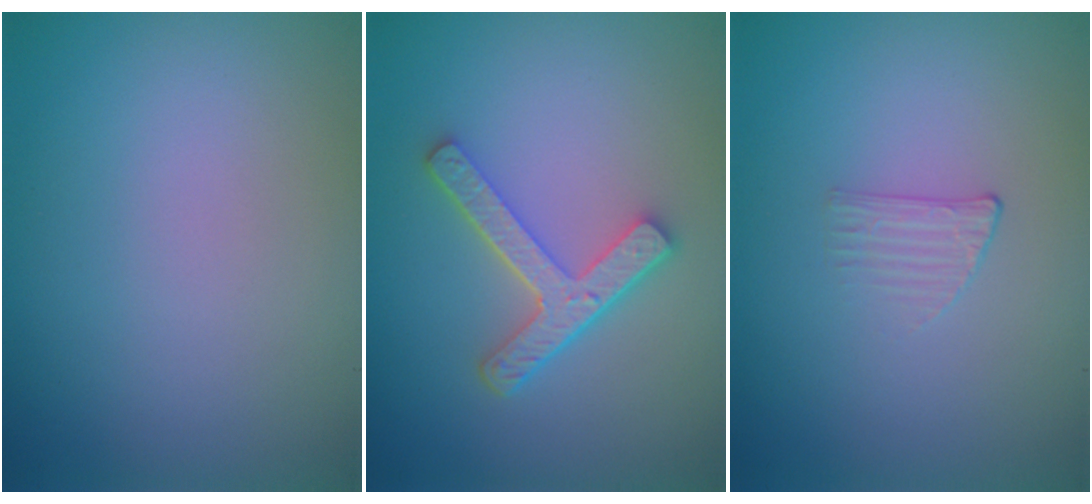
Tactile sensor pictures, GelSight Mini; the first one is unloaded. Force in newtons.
{"total": 4.2, "press": 3.1, "slide": 2.8}
{"total": 1.0, "press": 0.3, "slide": 1.0}